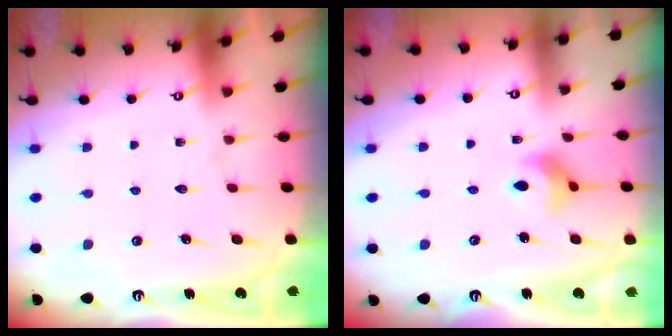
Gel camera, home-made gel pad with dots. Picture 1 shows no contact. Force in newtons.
{"total": 7.3, "press": 7.2, "slide": 1.5}